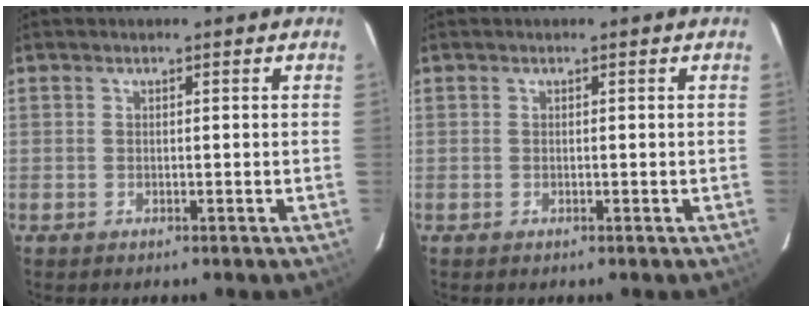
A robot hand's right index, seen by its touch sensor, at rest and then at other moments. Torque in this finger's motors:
{"motor_torque": [0.00, 0.00, 0.00, 0.00]}